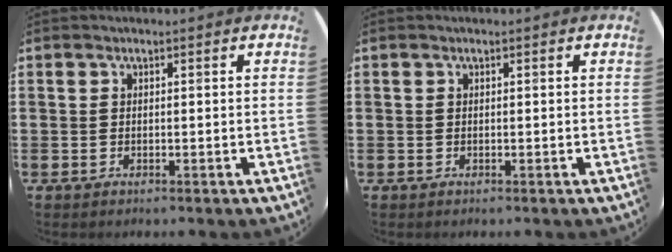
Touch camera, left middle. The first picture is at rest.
{"total": 0.0}